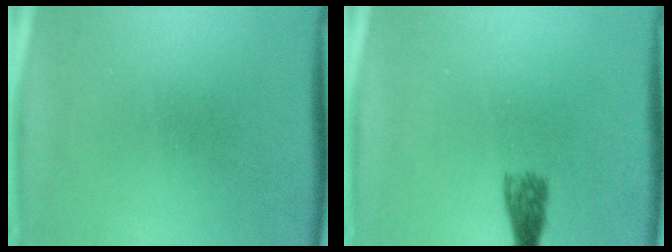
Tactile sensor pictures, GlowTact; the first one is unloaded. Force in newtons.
{"total": 2.7}